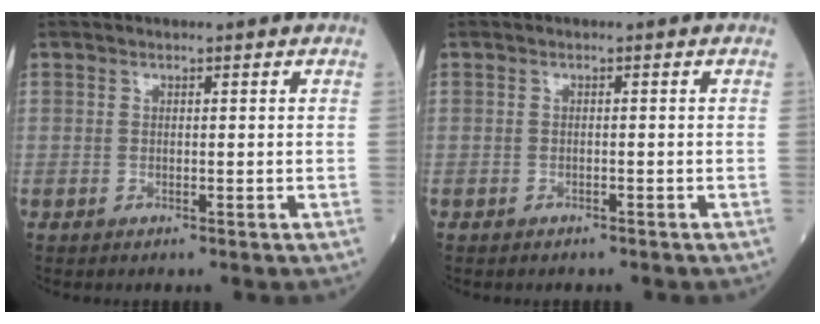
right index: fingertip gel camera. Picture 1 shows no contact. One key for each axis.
{"total": 2.0, "fx": -1.5, "fy": 1.0, "fz": 0.9, "tx": -0.026, "ty": -0.003, "tz": -0.015}